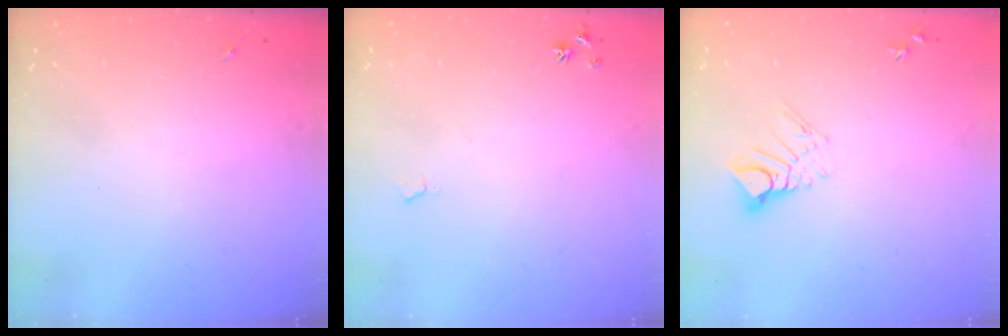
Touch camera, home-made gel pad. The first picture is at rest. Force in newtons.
{"total": 4.7, "press": 4.7, "slide": 0.7}
{"total": 7.9, "press": 7.8, "slide": 0.7}